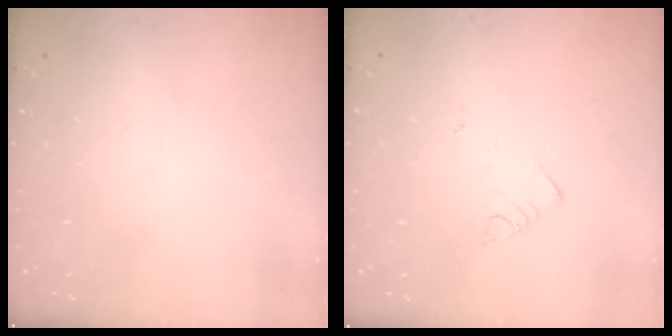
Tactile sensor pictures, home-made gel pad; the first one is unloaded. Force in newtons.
{"total": 2.7, "press": 2.7, "slide": 0.6}